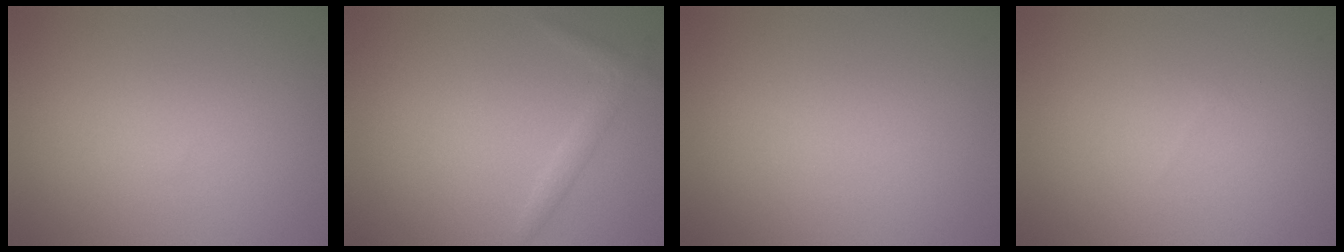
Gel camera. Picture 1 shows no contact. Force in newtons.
{"total": 1.3, "press": 1.3, "slide": 0.1}
{"total": 0.0}
{"total": 0.0}